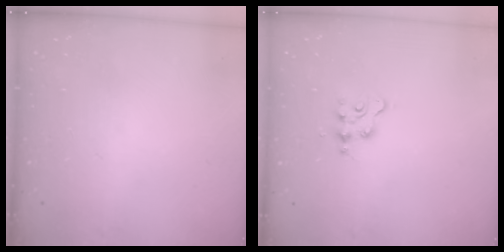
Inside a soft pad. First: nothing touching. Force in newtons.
{"total": 2.1, "press": 2.1, "slide": 0.3}